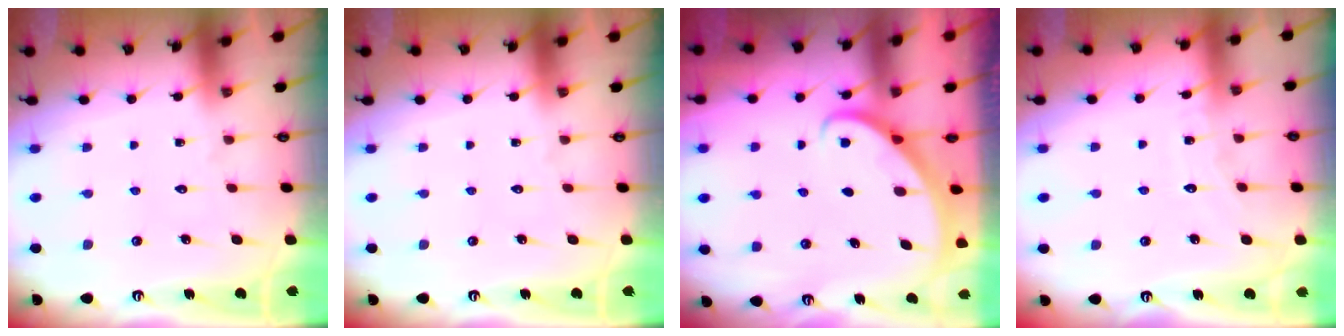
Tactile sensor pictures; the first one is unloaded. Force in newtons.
{"total": 0.0}
{"total": 2.8, "press": 2.8, "slide": 0.2}
{"total": 4.5, "press": 4.5, "slide": 0.4}